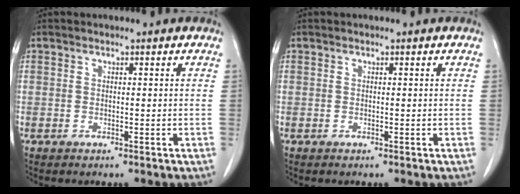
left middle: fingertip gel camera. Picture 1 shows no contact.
{"total": 0.0}